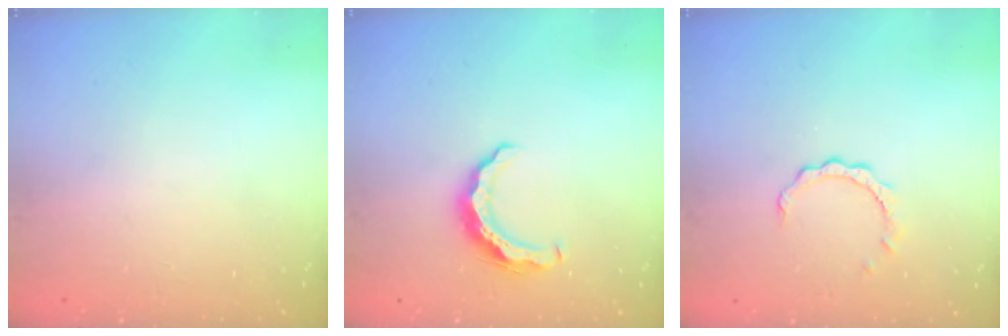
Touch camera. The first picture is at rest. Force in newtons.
{"total": 8.7, "press": 8.7, "slide": 0.4}
{"total": 3.8, "press": 3.7, "slide": 0.3}